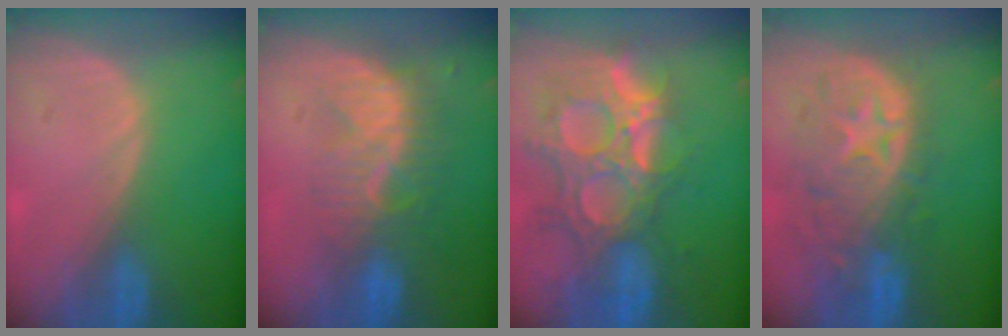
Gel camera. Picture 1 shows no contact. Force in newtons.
{"total": 8.6, "press": 7.7, "slide": 3.6}
{"total": 13.8, "press": 11.6, "slide": 7.5}
{"total": 11.0, "press": 9.8, "slide": 5.1}